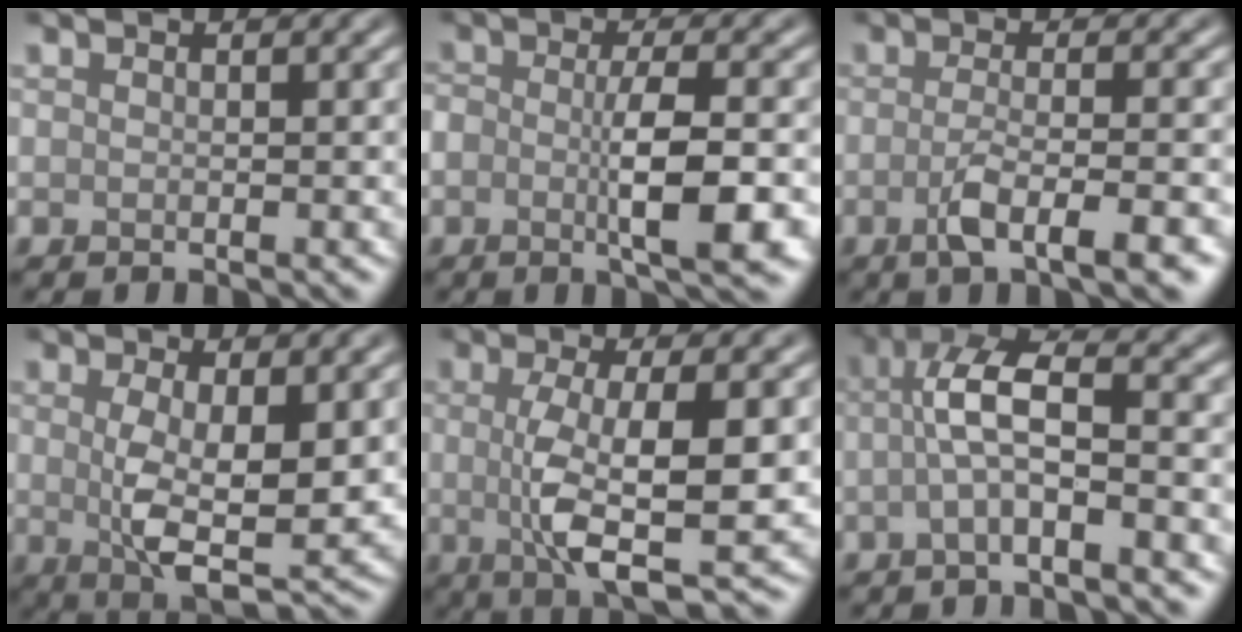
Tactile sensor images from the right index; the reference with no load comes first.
{"total": 5.7, "force": [-1.6, 1.6, 5.2], "torque": [-0.092, -0.002, -0.029]}
{"total": 4.9, "force": [-1.9, 1.2, 4.3], "torque": [-0.075, -0.003, -0.037]}
{"total": 5.9, "force": [0.4, 2.2, 5.5], "torque": [-0.102, -0.012, 0.012]}
{"total": 6.9, "force": [-0.5, 1.8, 6.6], "torque": [-0.121, -0.009, -0.005]}
{"total": 4.9, "force": [-0.8, 1.2, 4.7], "torque": [-0.092, 0.018, -0.025]}